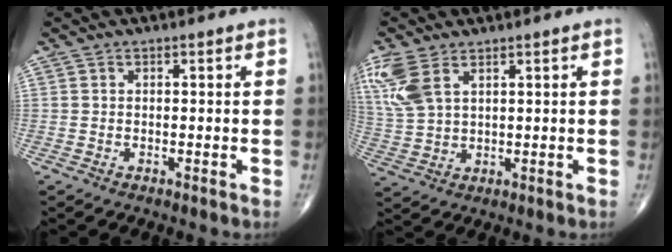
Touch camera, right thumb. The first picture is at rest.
{"total": 8.7, "force": [4.4, 4.3, 6.1], "torque": [-0.156, 0.000, 0.102]}